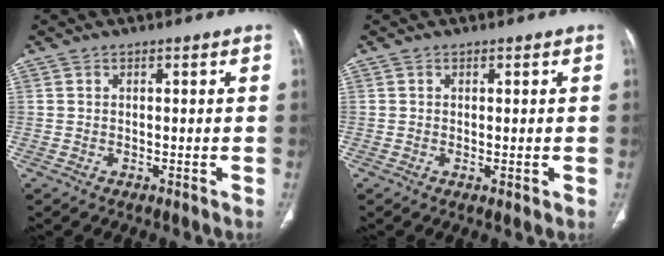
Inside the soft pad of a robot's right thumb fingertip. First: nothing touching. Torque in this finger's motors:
{"motor_torque": [-0.21, 0.22, -0.20, -0.24, -0.02]}